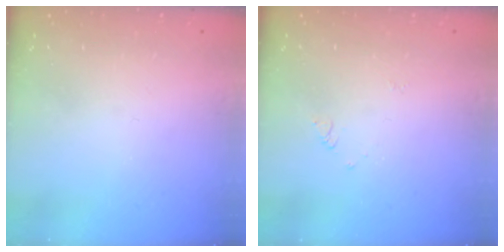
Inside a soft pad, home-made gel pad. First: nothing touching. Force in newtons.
{"total": 2.7, "press": 2.7, "slide": 0.4}